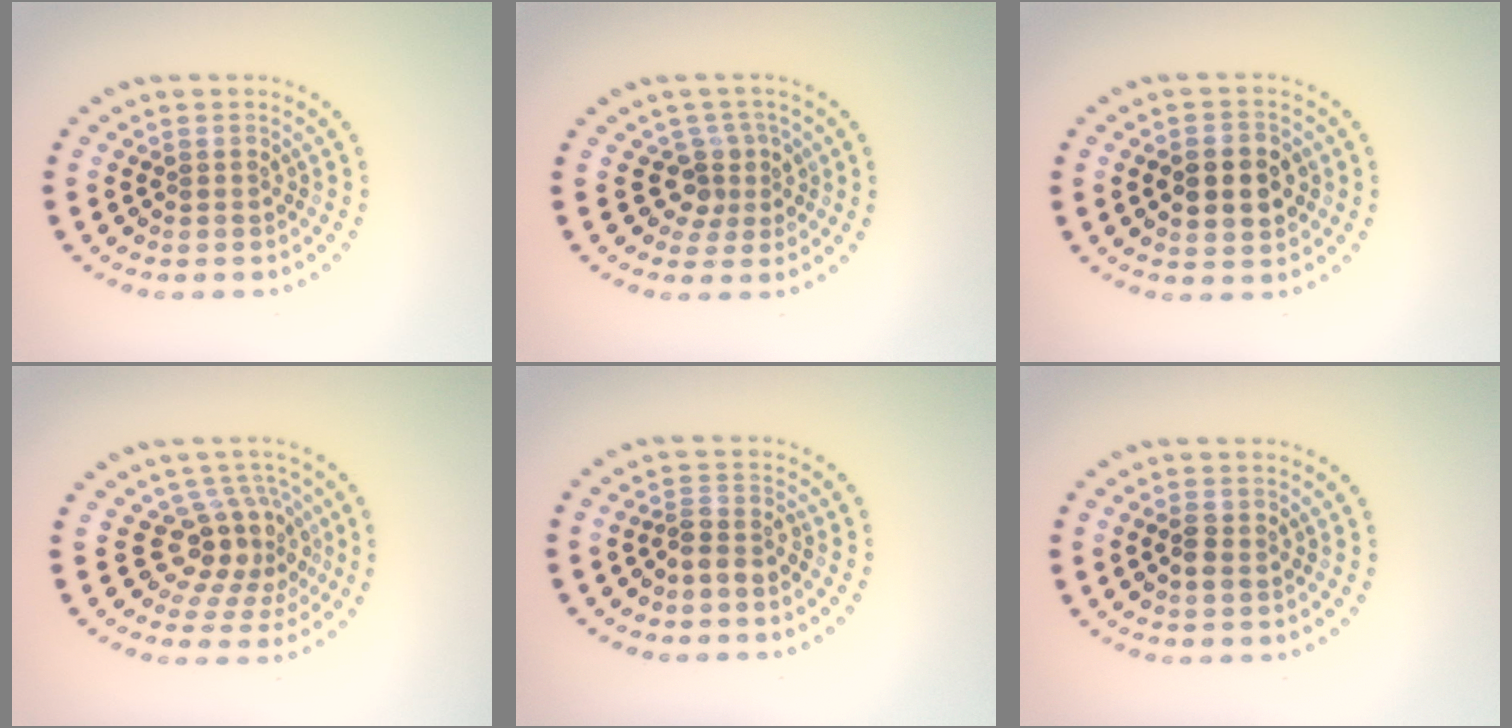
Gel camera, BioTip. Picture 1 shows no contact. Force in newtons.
{"total": 2.7, "press": 2.0, "slide": 1.8}
{"total": 4.5, "press": 4.5, "slide": 0.0}
{"total": 4.4, "press": 3.3, "slide": 3.0}
{"total": 2.0, "press": 1.4, "slide": 1.3}
{"total": 1.4, "press": 1.4, "slide": 0.2}